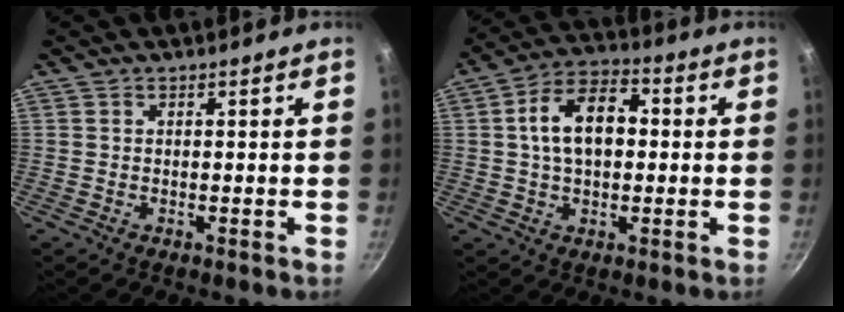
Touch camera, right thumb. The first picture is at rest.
{"total": 11.7, "force": [1.2, 7.3, 9.1], "torque": [-0.124, 0.026, 0.009]}